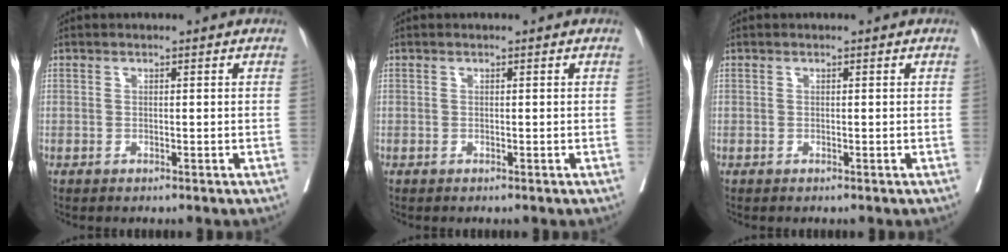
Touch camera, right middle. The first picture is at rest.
{"total": 0.0}
{"total": 0.0}